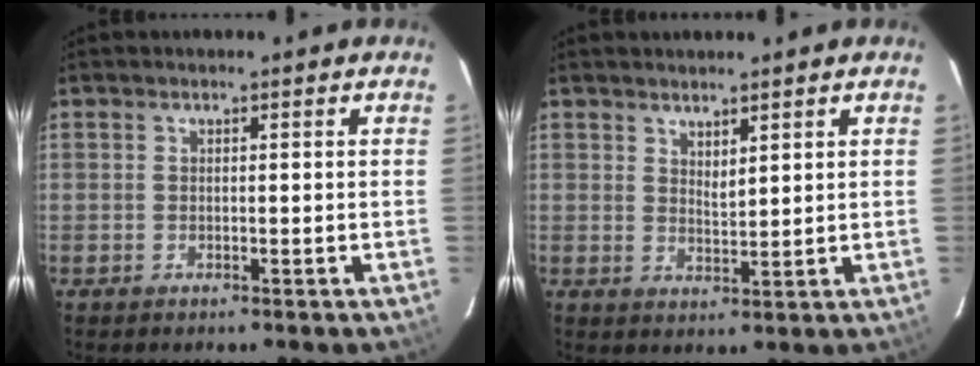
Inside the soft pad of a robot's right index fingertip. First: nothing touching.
{"total": 2.7, "force": [2.1, 0.7, 1.5], "torque": [-0.024, -0.003, 0.037]}